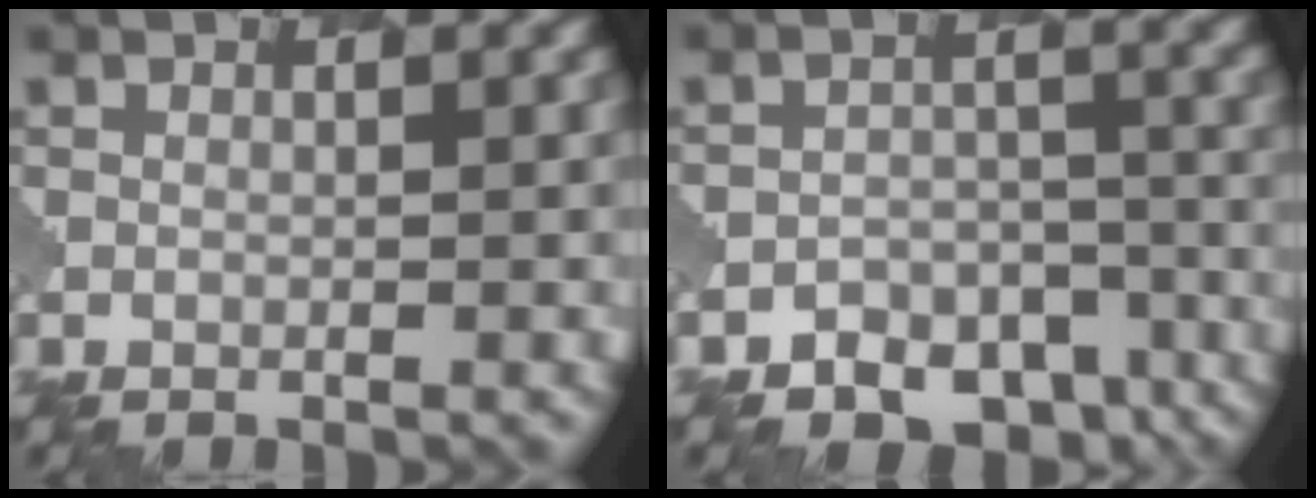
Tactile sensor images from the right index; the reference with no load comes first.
{"total": 8.0, "force": [-6.2, 4.7, 1.9], "torque": [-0.005, -0.005, -0.075]}